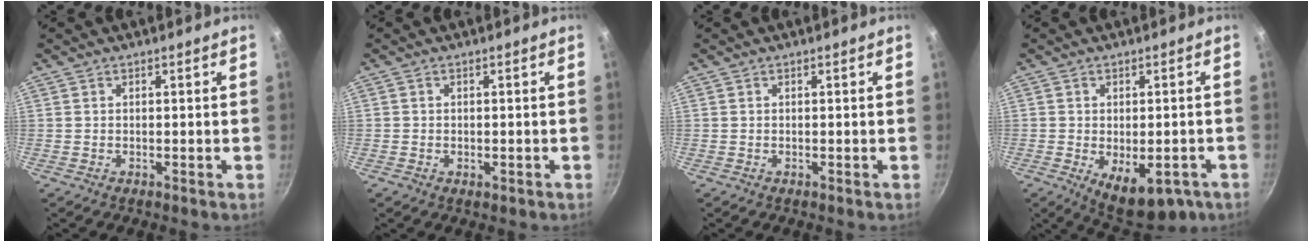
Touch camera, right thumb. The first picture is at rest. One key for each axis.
{"total": 1.1, "fx": -0.4, "fy": 0.7, "fz": 0.8, "tx": -0.009, "ty": 0.001, "tz": -0.005}
{"total": 0.0}
{"total": 11.0, "fx": -4.3, "fy": 5.7, "fz": 8.4, "tx": -0.082, "ty": 0.001, "tz": -0.041}